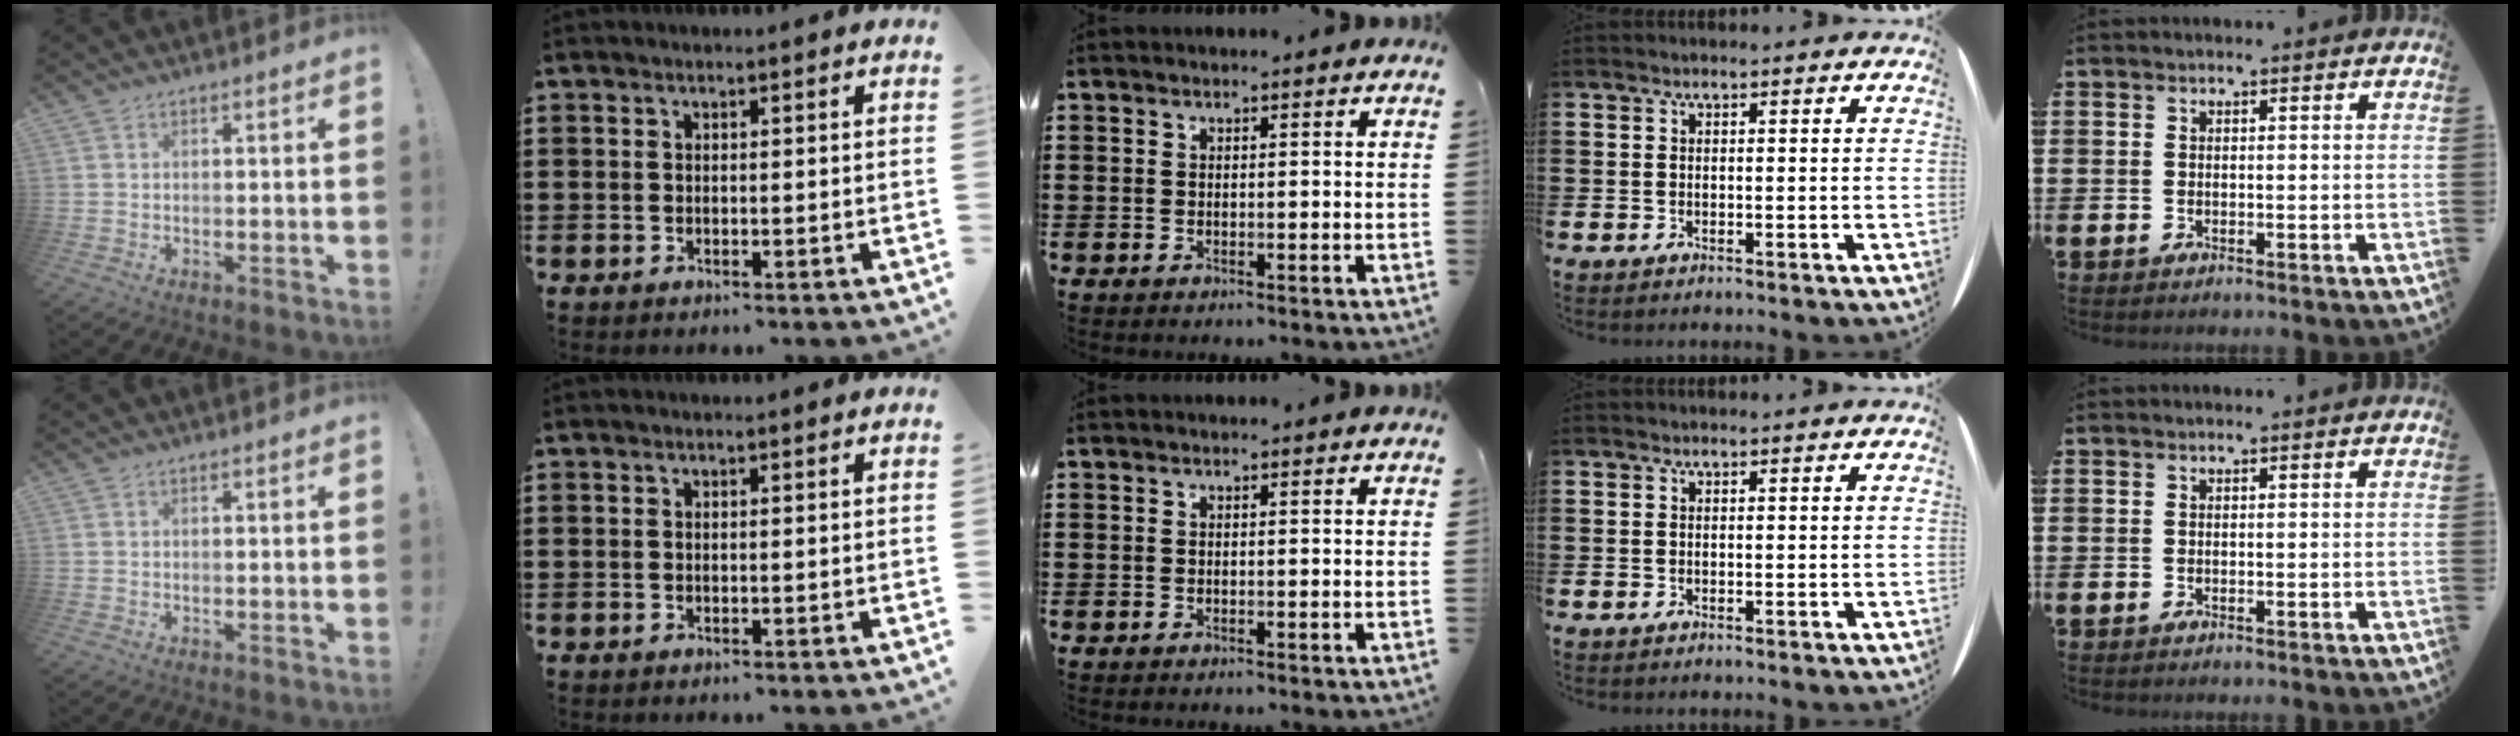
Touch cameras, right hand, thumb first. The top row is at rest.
{}